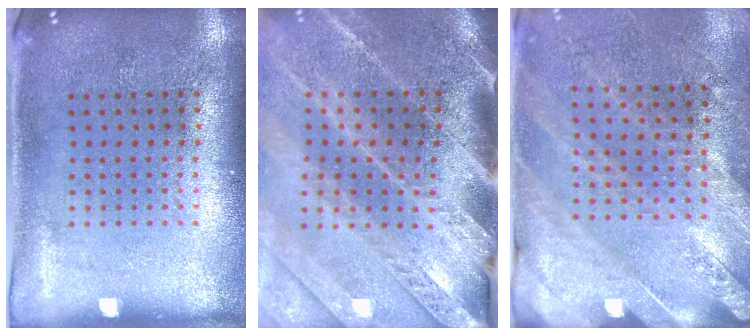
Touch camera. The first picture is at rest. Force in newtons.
{"total": 3.8, "press": 3.2, "slide": 2.1}
{"total": 2.5, "press": 2.3, "slide": 0.8}